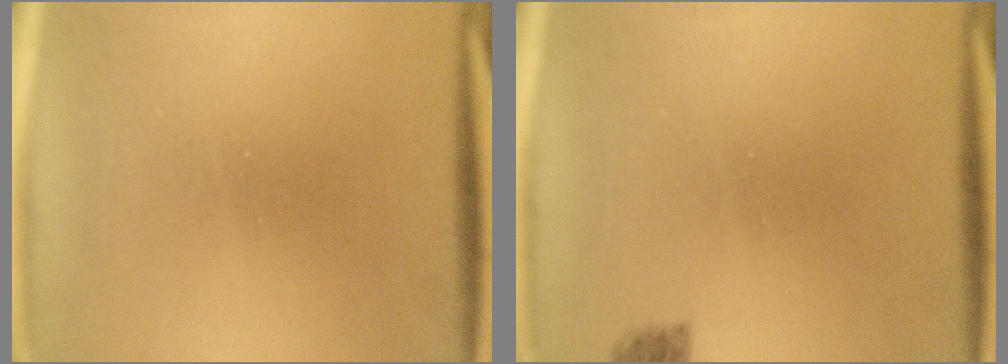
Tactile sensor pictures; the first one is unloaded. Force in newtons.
{"total": 1.8}